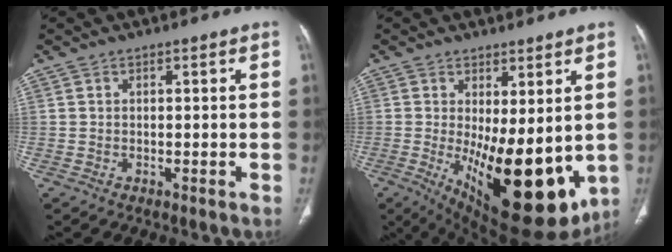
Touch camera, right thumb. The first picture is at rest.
{"total": 19.8, "force": [-2.5, 8.0, 17.9], "torque": [-0.243, -0.038, -0.007]}